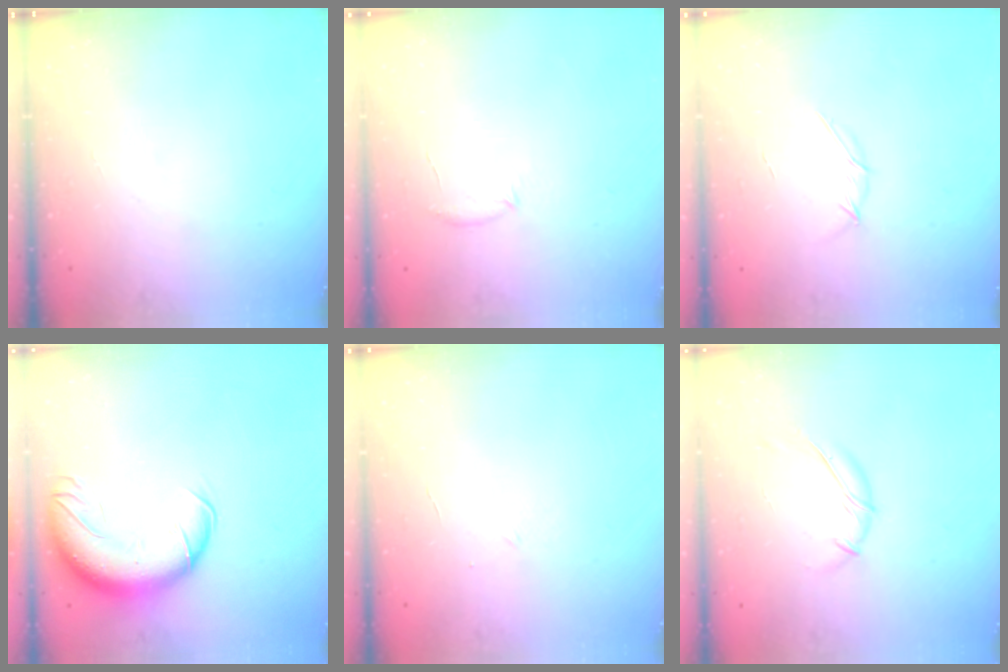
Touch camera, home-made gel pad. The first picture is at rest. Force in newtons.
{"total": 4.4, "press": 4.2, "slide": 1.3}
{"total": 3.6, "press": 3.5, "slide": 0.9}
{"total": 16.6, "press": 16.1, "slide": 4.1}
{"total": 2.2, "press": 2.1, "slide": 0.6}
{"total": 5.8, "press": 5.7, "slide": 1.0}